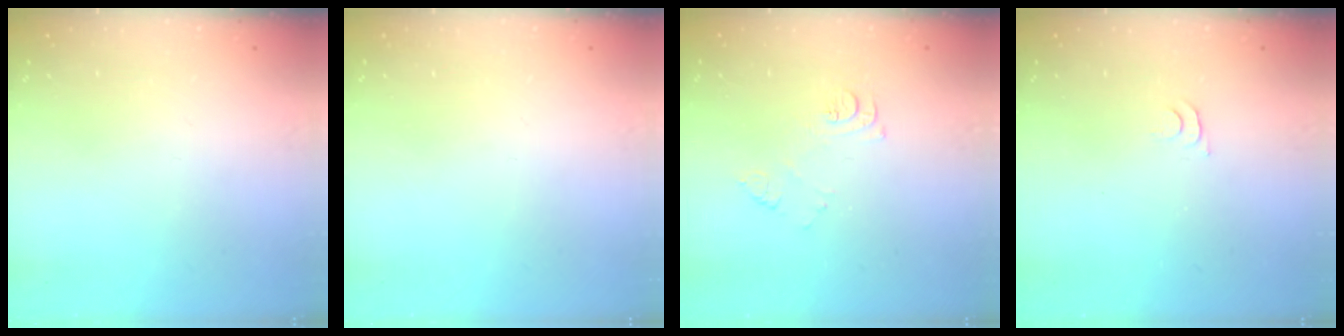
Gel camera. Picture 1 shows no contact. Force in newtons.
{"total": 0.0}
{"total": 7.2, "press": 7.2, "slide": 0.7}
{"total": 5.2, "press": 5.1, "slide": 0.5}